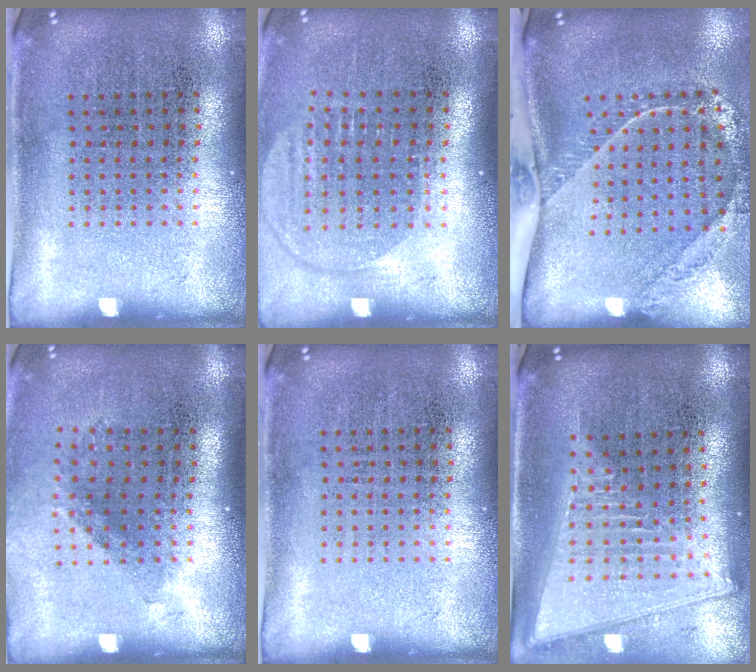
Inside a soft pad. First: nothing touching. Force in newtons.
{"total": 1.5, "press": 1.3, "slide": 0.8}
{"total": 2.4, "press": 1.7, "slide": 1.7}
{"total": 1.2, "press": 0.9, "slide": 0.8}
{"total": 0.0}
{"total": 2.2, "press": 1.9, "slide": 1.2}